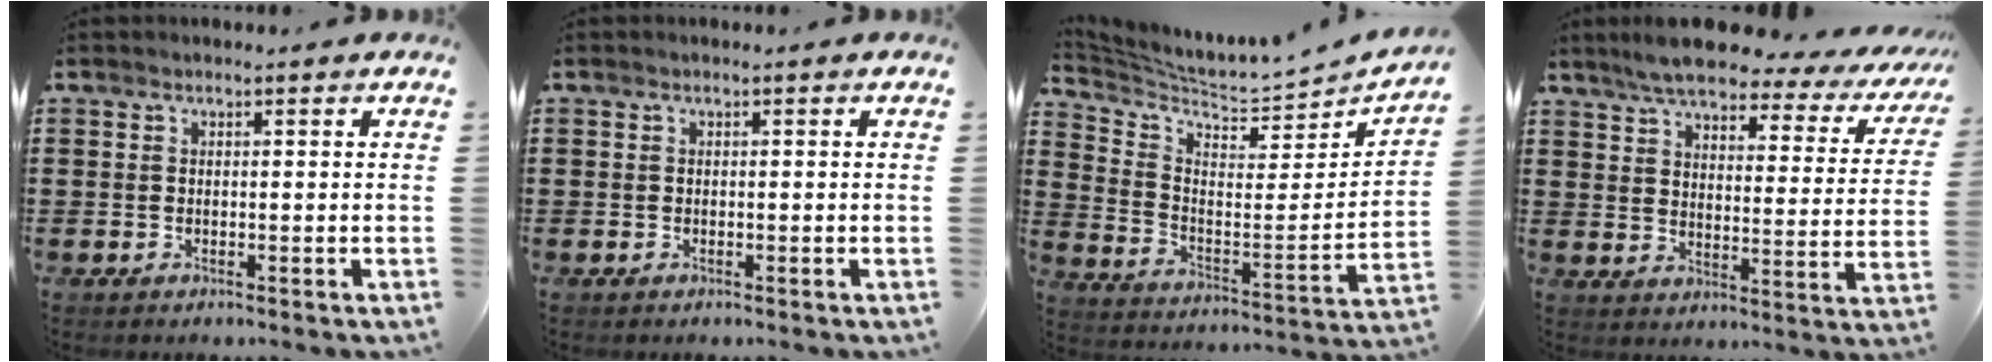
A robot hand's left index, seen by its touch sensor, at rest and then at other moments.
{"total": 0.0}
{"total": 4.2, "force": [3.9, 0.2, 1.5], "torque": [-0.054, -0.047, 0.059]}
{"total": 7.2, "force": [6.2, 1.0, 3.6], "torque": [-0.089, -0.032, 0.105]}